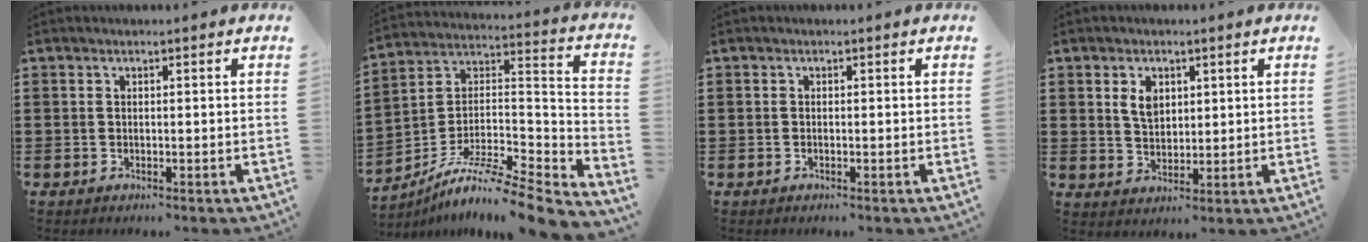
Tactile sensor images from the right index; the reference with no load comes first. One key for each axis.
{"total": 8.7, "fx": -7.1, "fy": 1.0, "fz": 5.0, "tx": -0.093, "ty": -0.006, "tz": -0.145}
{"total": 0.0}
{"total": 3.8, "fx": 1.5, "fy": 2.5, "fz": 2.5, "tx": -0.058, "ty": 0.009, "tz": 0.026}